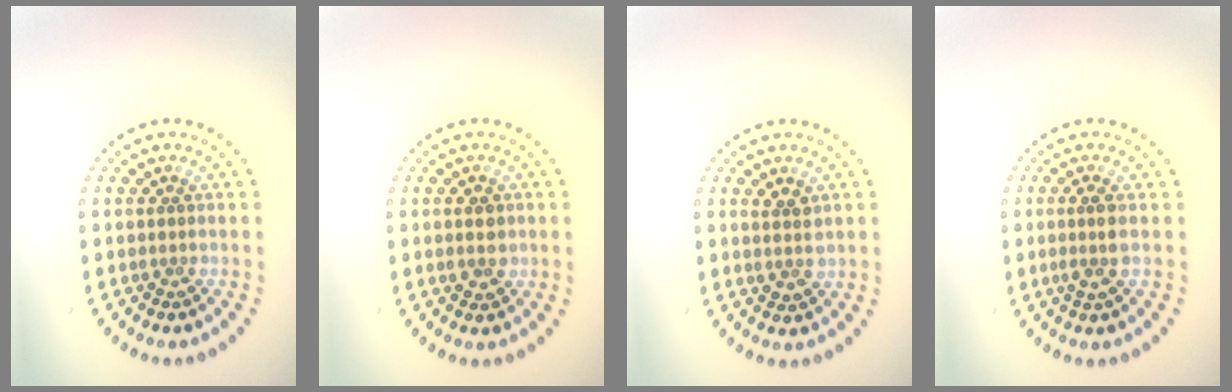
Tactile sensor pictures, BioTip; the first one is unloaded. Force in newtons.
{"total": 1.7, "press": 1.7, "slide": 0.2}
{"total": 2.0, "press": 1.8, "slide": 0.9}
{"total": 1.7, "press": 1.4, "slide": 0.9}